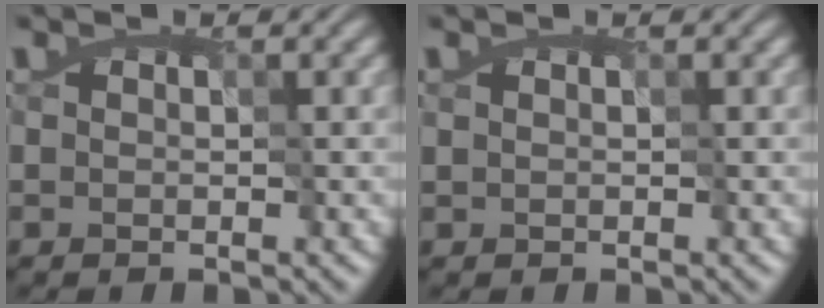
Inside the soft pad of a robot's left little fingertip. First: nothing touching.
{"total": 0.0}